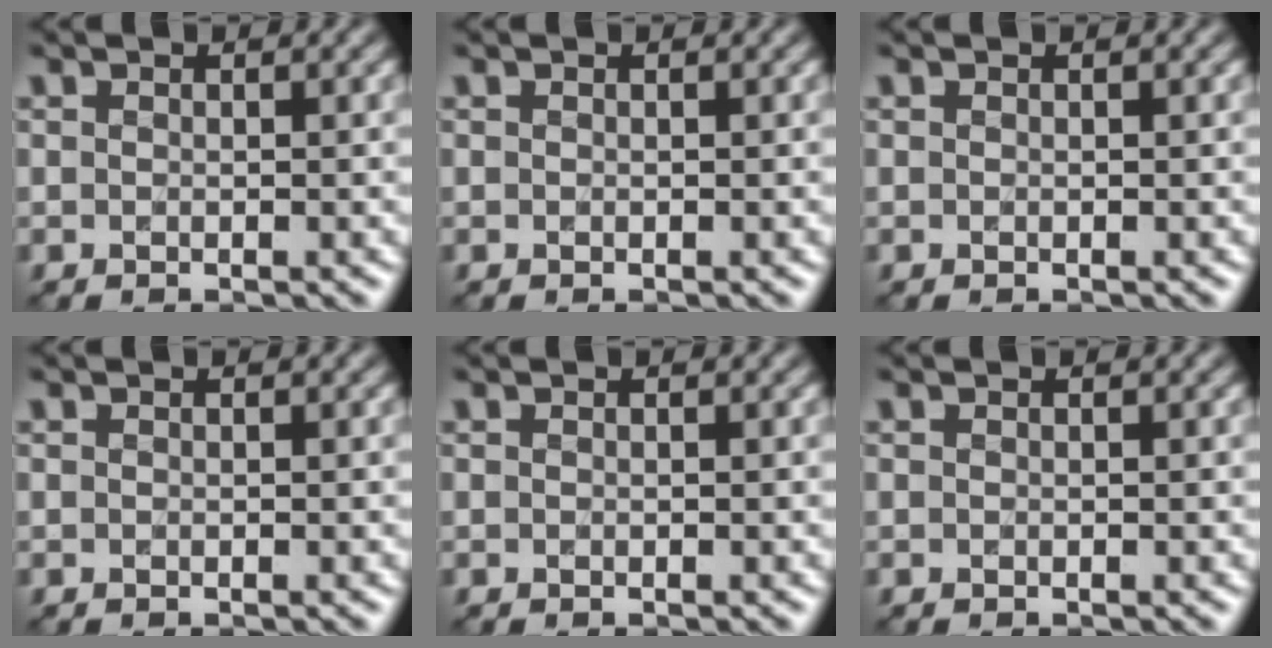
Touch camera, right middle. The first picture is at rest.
{"total": 0.0}
{"total": 0.0}
{"total": 0.0}
{"total": 0.0}
{"total": 0.0}